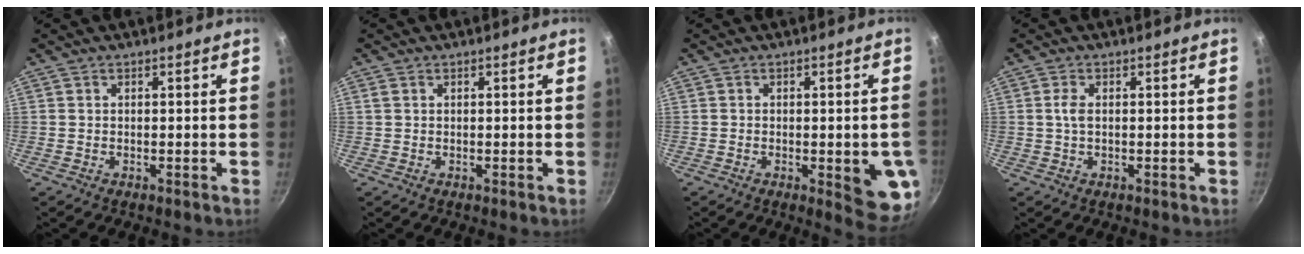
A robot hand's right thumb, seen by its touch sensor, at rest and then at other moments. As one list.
[{"total": 0.7, "force": [0.3, 0.5, 0.4], "torque": [-0.008, 0.002, 0.005]}, {"total": 9.3, "force": [-1.8, 3.1, 8.6], "torque": [-0.077, -0.003, -0.019]}, {"total": 2.0, "force": [0.2, 1.0, 1.7], "torque": [-0.037, 0.003, 0.002]}]